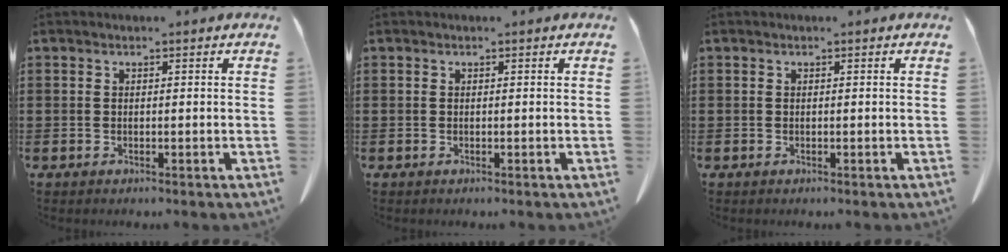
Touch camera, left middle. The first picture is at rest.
{"total": 0.0}
{"total": 0.0}